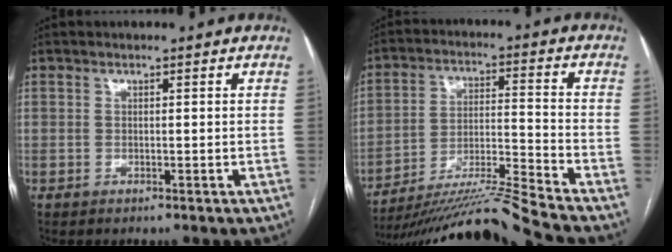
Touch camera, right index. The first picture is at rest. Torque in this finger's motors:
{"motor_torque": [-0.20, -1.03, 0.36, 0.11]}